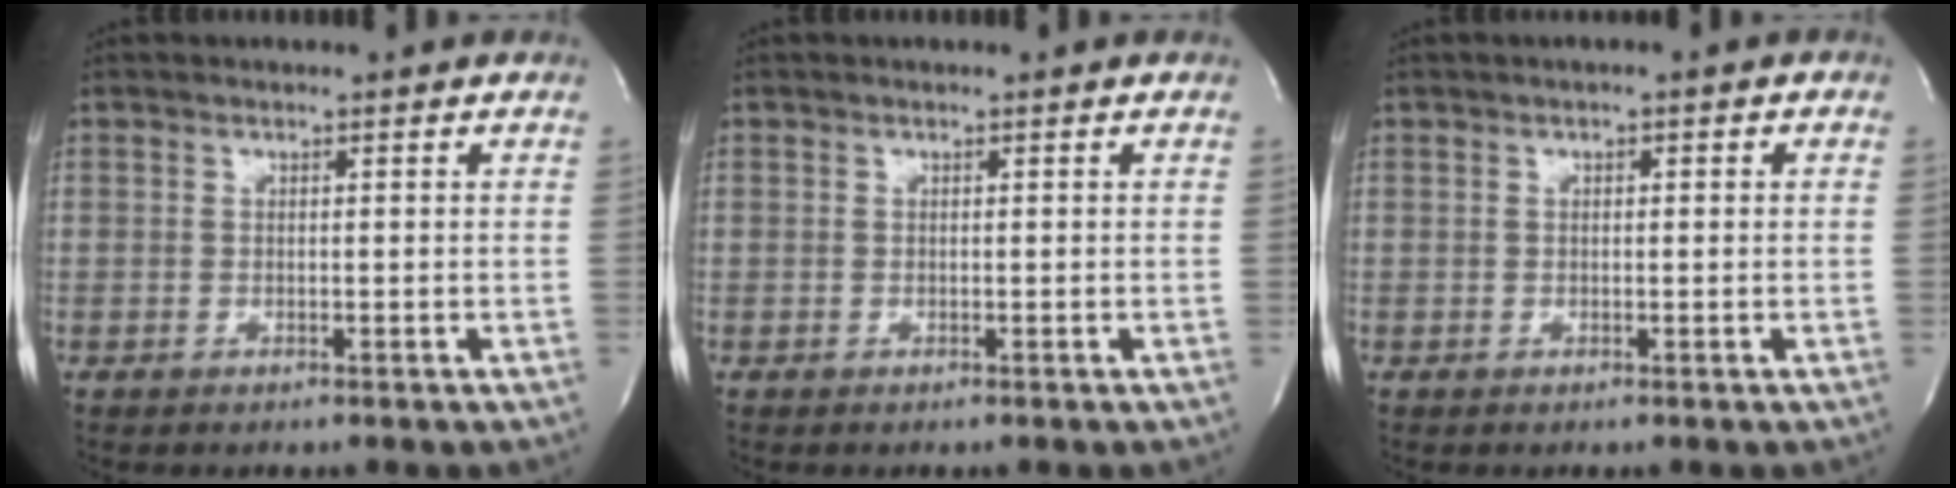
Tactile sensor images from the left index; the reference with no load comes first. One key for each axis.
{"total": 0.0}
{"total": 1.3, "fx": 0.4, "fy": 0.6, "fz": 1.1, "tx": -0.019, "ty": 0.009, "tz": 0.004}